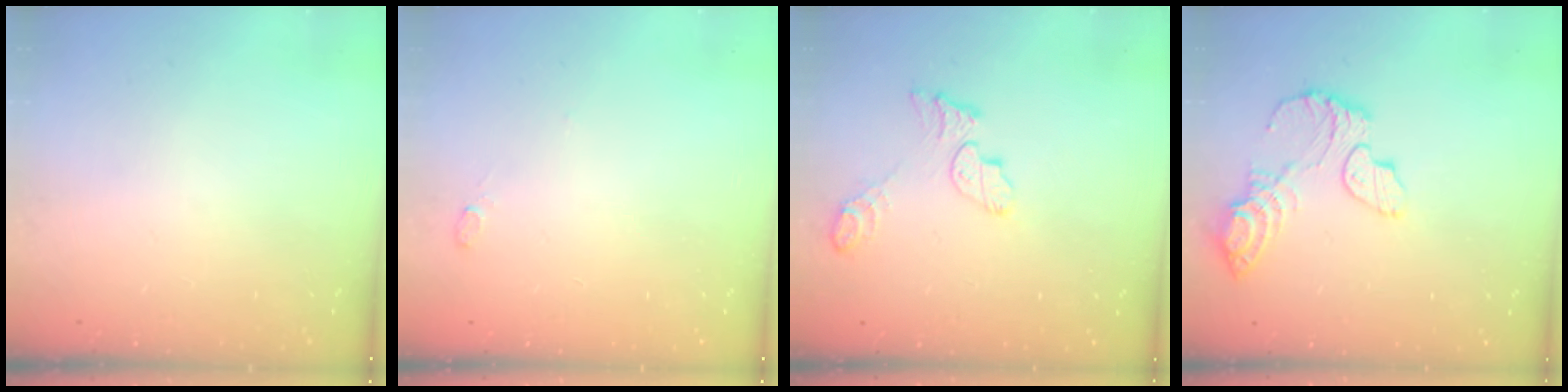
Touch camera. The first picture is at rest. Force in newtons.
{"total": 4.3, "press": 3.7, "slide": 2.2}
{"total": 7.5, "press": 7.5, "slide": 0.3}
{"total": 12.2, "press": 12.1, "slide": 1.1}